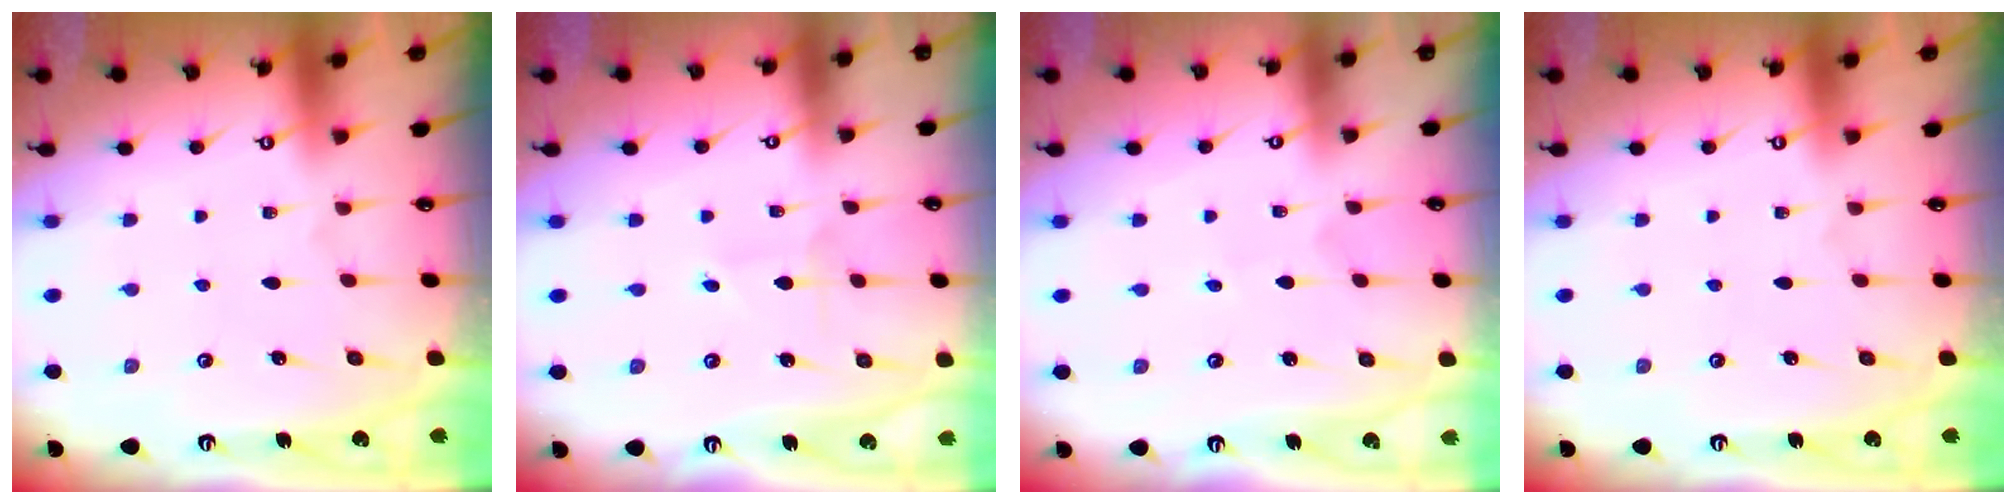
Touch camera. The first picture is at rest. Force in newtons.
{"total": 1.6, "press": 1.6, "slide": 0.2}
{"total": 0.7, "press": 0.7, "slide": 0.0}
{"total": 0.0}